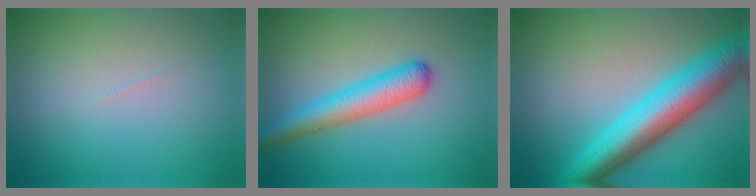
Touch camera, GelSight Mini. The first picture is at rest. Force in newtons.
{"total": 4.1, "press": 4.1, "slide": 0.1}
{"total": 8.5, "press": 8.5, "slide": 0.2}